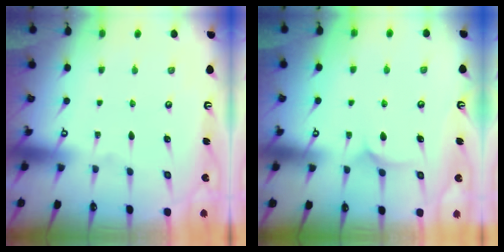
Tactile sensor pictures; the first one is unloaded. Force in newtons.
{"total": 5.8, "press": 5.8, "slide": 0.3}